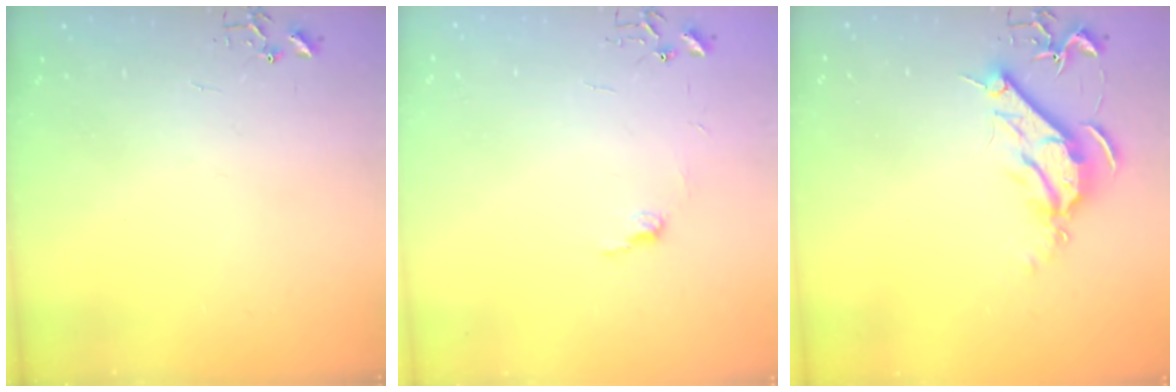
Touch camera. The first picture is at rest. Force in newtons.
{"total": 6.6, "press": 6.6, "slide": 0.7}
{"total": 9.3, "press": 9.3, "slide": 0.6}